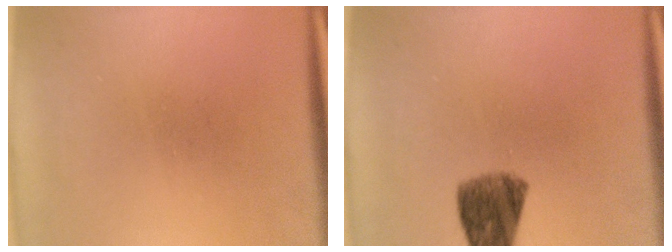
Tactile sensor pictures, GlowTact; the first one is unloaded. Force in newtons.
{"total": 7.4}